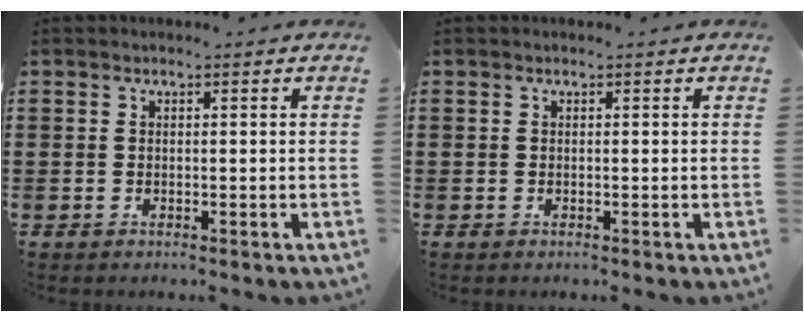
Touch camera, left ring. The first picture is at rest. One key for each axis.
{"total": 0.0}